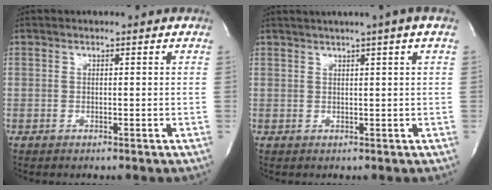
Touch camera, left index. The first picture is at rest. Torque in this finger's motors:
{"motor_torque": [0.22, -0.55, 0.36, 0.07]}